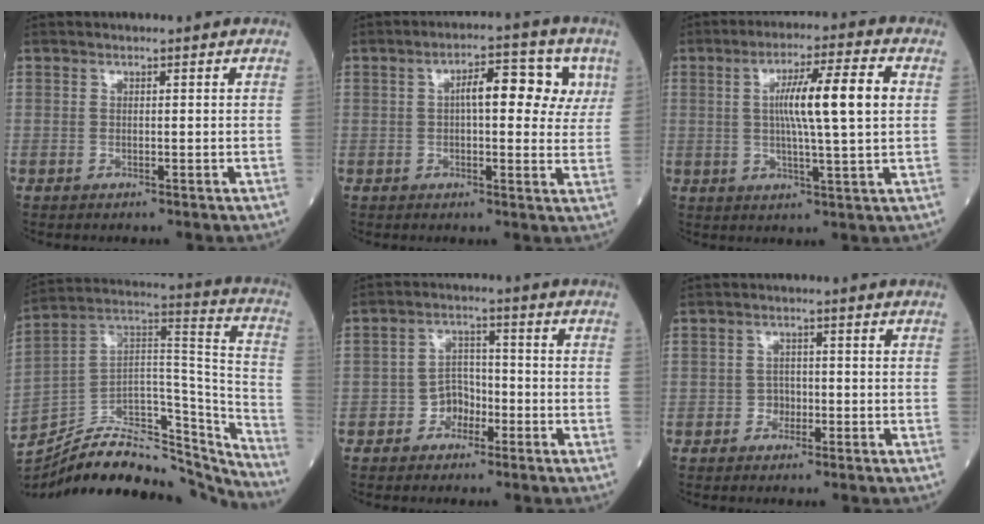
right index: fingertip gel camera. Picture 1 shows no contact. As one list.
[{"total": 9.1, "force": [2.6, 3.5, 8.0], "torque": [-0.103, 0.027, 0.028]}, {"total": 10.7, "force": [1.7, 0.1, 10.6], "torque": [-0.177, 0.012, 0.026]}, {"total": 30.2, "force": [-26.4, 8.3, 12.1], "torque": [-0.196, 0.030, -0.396]}, {"total": 4.1, "force": [-2.2, 3.1, 1.6], "torque": [-0.019, 0.012, -0.041]}, {"total": 1.8, "force": [-0.9, 1.4, 0.5], "torque": [0.001, 0.009, -0.017]}]